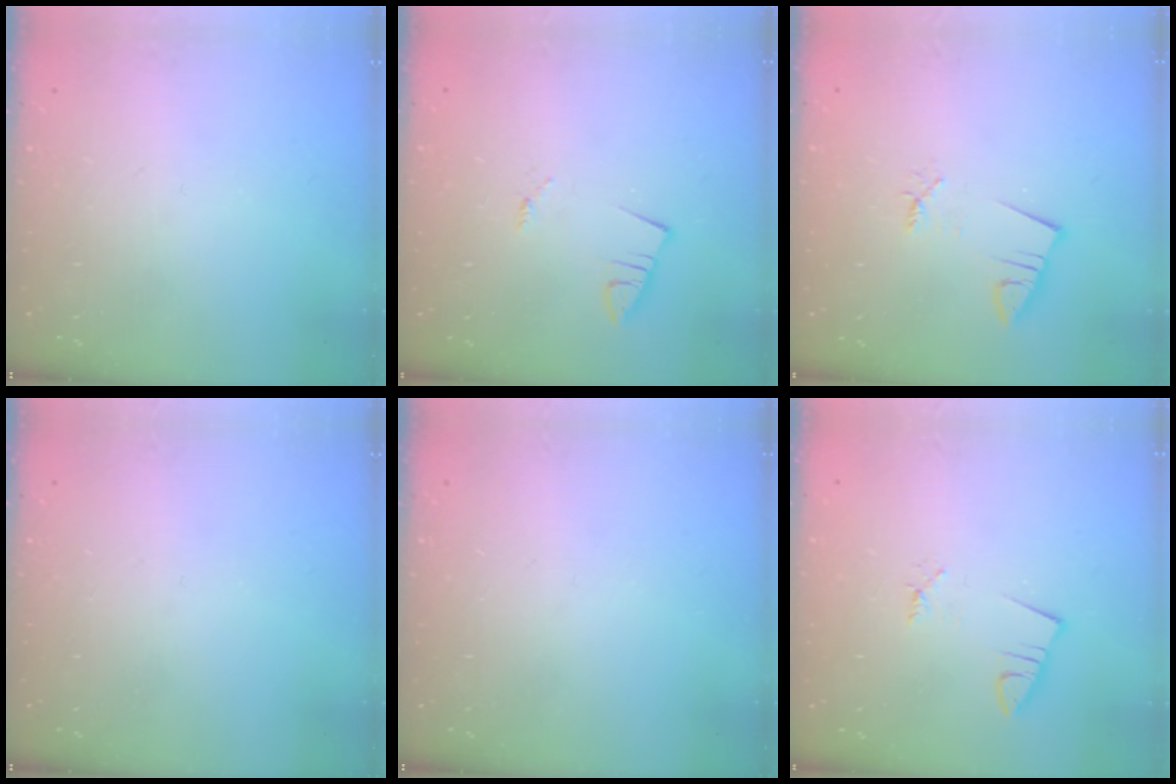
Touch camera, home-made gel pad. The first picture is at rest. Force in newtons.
{"total": 1.2, "press": 1.2, "slide": 0.1}
{"total": 2.0, "press": 2.0, "slide": 0.2}
{"total": 0.0}
{"total": 0.0}
{"total": 0.9, "press": 0.9, "slide": 0.1}